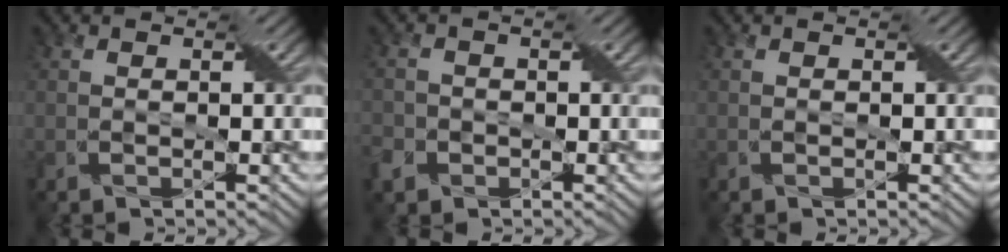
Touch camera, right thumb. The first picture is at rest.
{"total": 2.6, "force": [-1.5, 2.1, 0.4], "torque": [-0.019, -0.008, -0.036]}
{"total": 0.0}